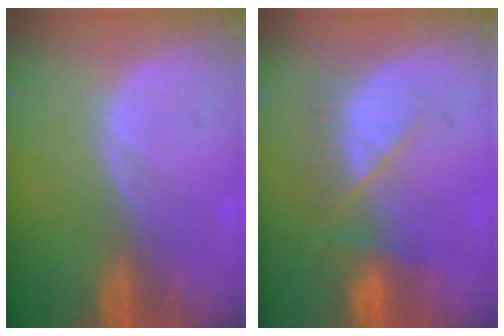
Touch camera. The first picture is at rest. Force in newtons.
{"total": 7.4, "press": 6.6, "slide": 3.3}